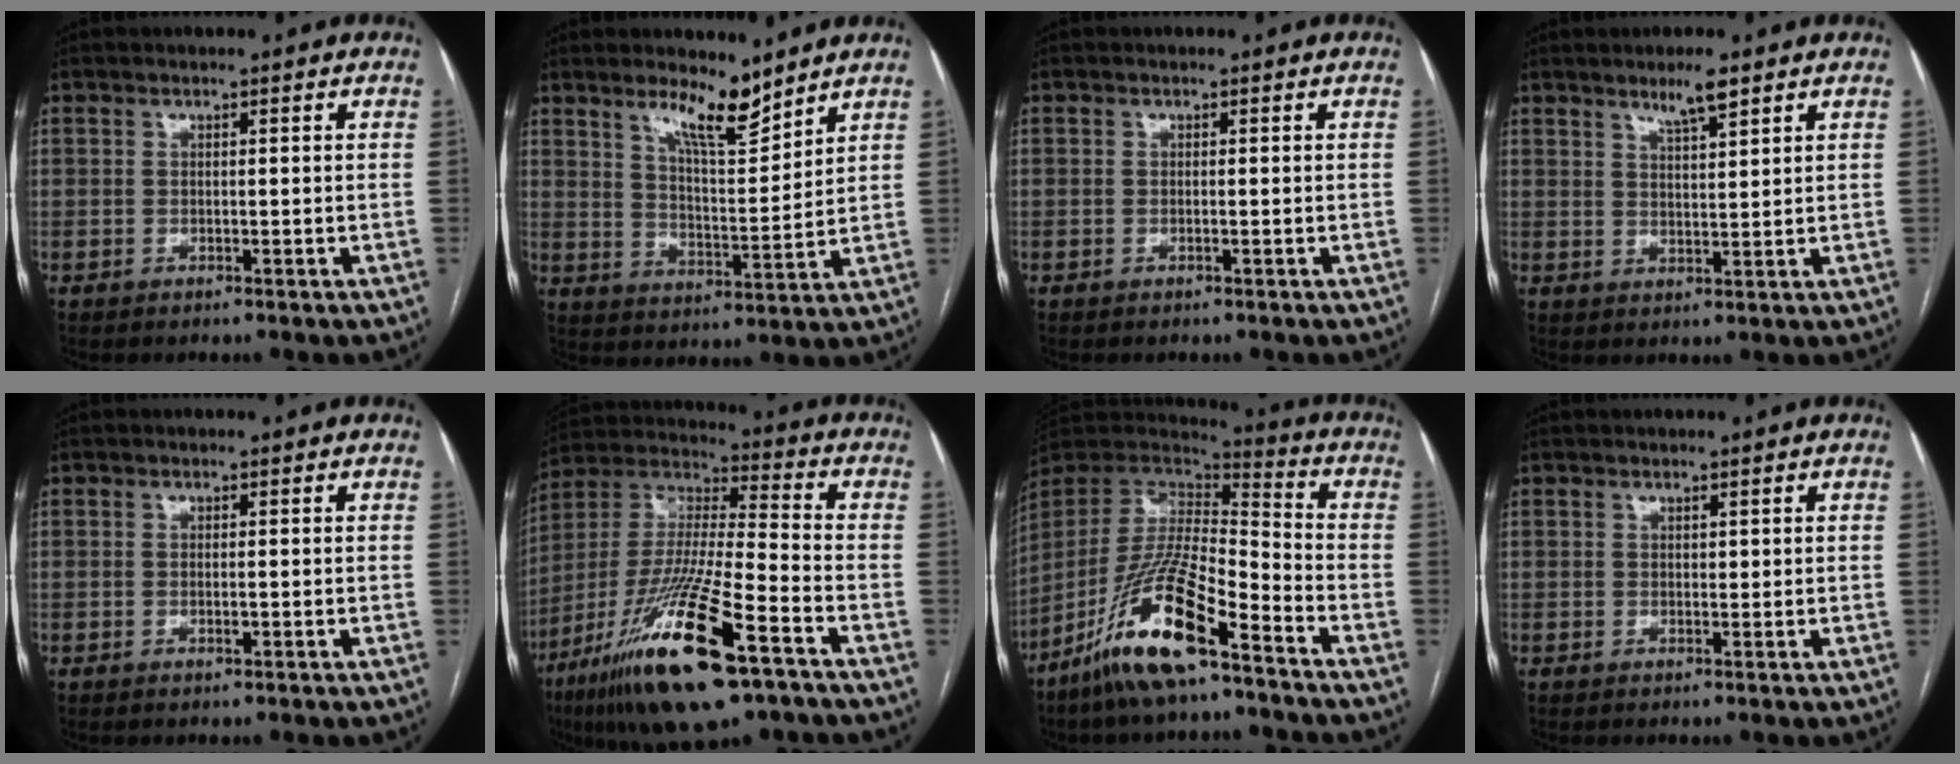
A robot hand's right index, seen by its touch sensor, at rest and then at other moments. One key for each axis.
{"total": 8.2, "fx": 6.4, "fy": 1.2, "fz": 4.9, "tx": -0.090, "ty": -0.014, "tz": 0.119}
{"total": 0.0}
{"total": 4.3, "fx": 3.2, "fy": 0.4, "fz": 2.9, "tx": -0.051, "ty": -0.004, "tz": 0.056}
{"total": 0.9, "fx": -0.2, "fy": 0.2, "fz": 0.8, "tx": -0.016, "ty": -0.002, "tz": -0.001}
{"total": 23.6, "fx": -12.7, "fy": 3.4, "fz": 19.6, "tx": -0.388, "ty": -0.049, "tz": -0.226}
{"total": 17.0, "fx": -10.8, "fy": 2.7, "fz": 12.8, "tx": -0.266, "ty": -0.018, "tz": -0.205}
{"total": 0.6, "fx": 0.3, "fy": 0.3, "fz": 0.3, "tx": 0.001, "ty": -0.002, "tz": 0.004}